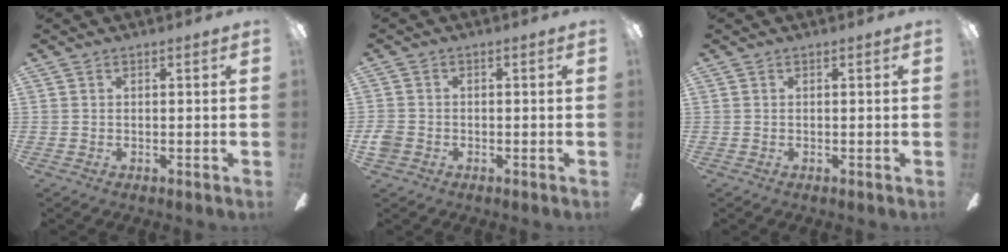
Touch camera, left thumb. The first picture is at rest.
{"total": 2.7, "force": [-1.3, 2.1, 1.1], "torque": [-0.022, 0.005, -0.026]}
{"total": 0.0}